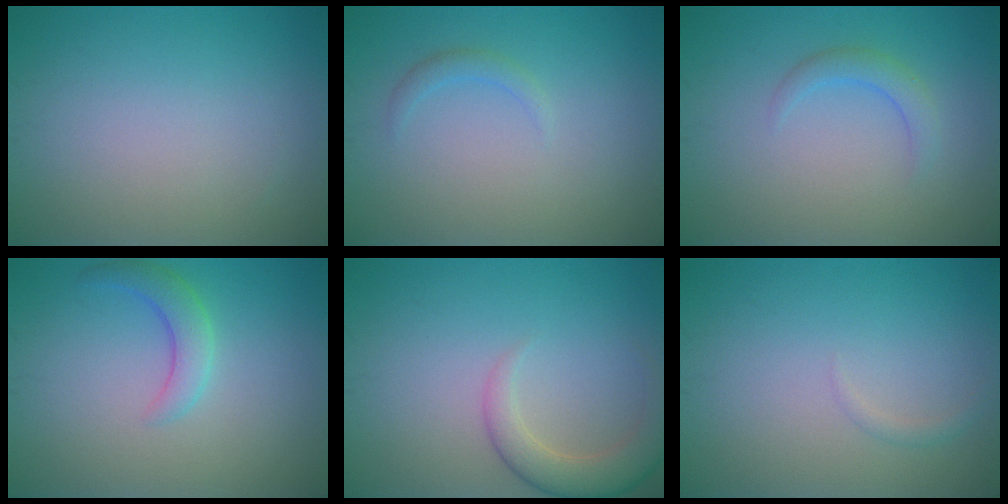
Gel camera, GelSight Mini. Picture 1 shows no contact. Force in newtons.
{"total": 1.1, "press": 1.1, "slide": 0.1}
{"total": 1.8, "press": 1.8, "slide": 0.2}
{"total": 2.6, "press": 2.6, "slide": 0.1}
{"total": 3.7, "press": 3.7, "slide": 0.2}
{"total": 0.7, "press": 0.7, "slide": 0.1}